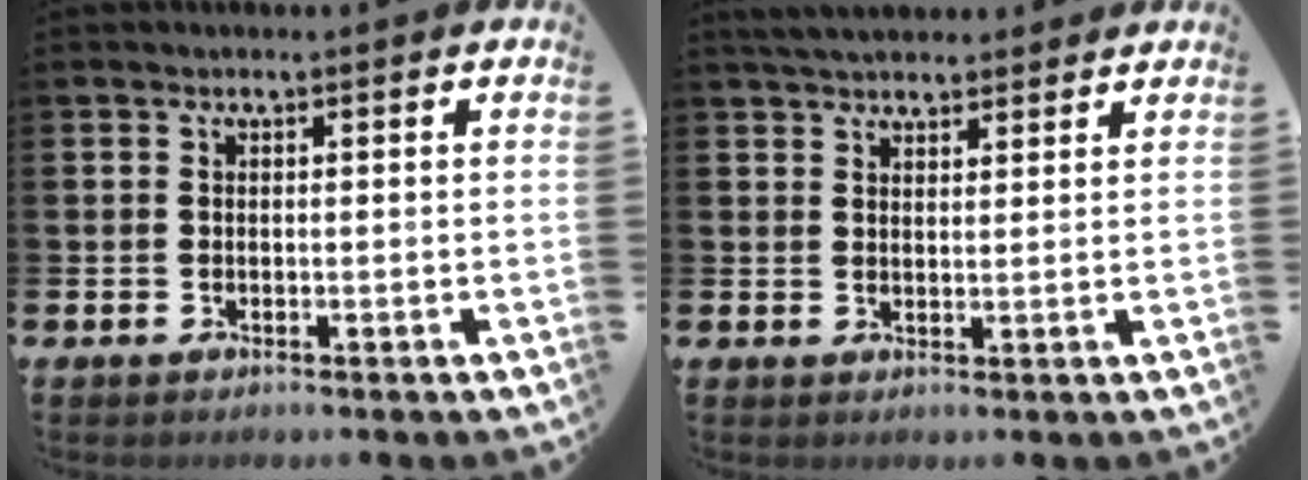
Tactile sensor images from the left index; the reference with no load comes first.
{"total": 4.0, "force": [3.8, 0.9, 0.6], "torque": [-0.019, -0.014, 0.072]}